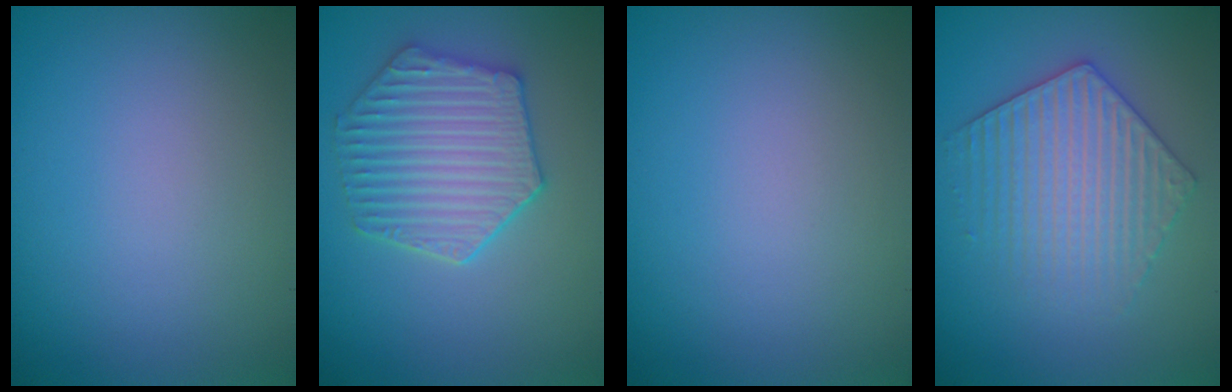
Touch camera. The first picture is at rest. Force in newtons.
{"total": 5.6, "press": 4.7, "slide": 3.0}
{"total": 0.0}
{"total": 4.0, "press": 3.9, "slide": 0.7}